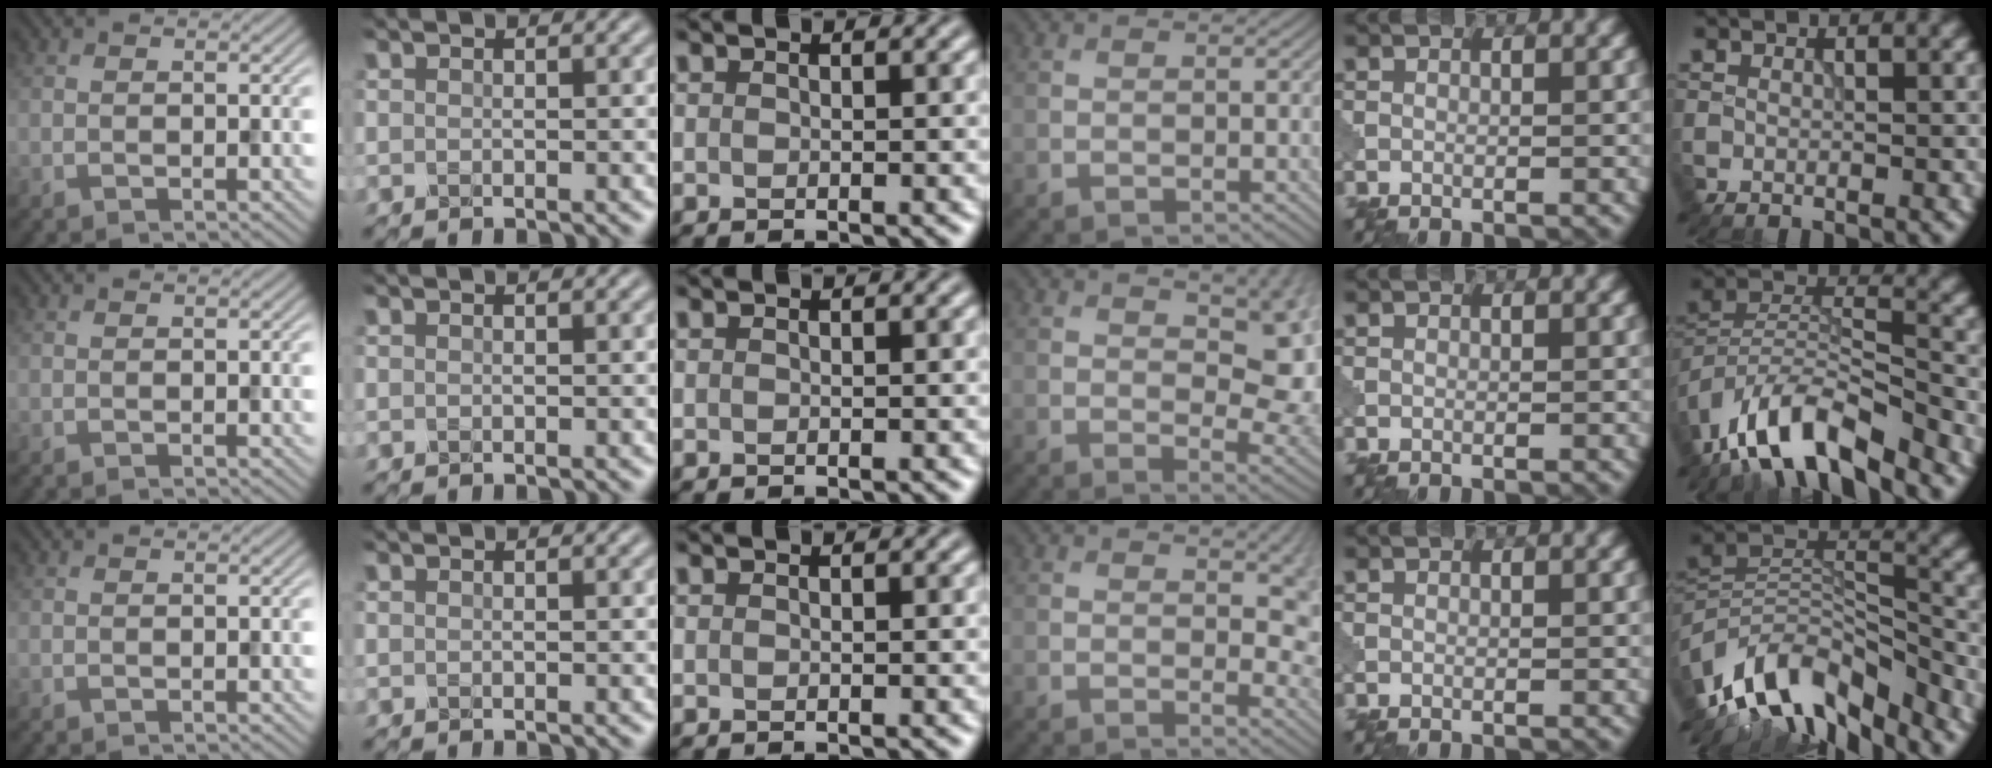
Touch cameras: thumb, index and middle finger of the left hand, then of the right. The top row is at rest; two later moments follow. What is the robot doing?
{"motion": "shake", "object": "medicine bottle"}